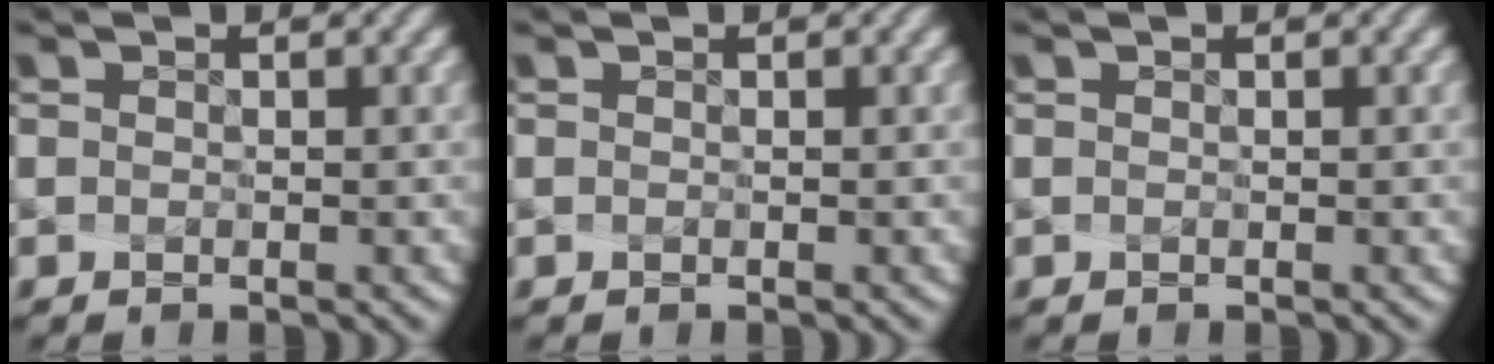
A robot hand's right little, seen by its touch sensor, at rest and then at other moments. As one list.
[{"total": 0.0}, {"total": 0.0}]